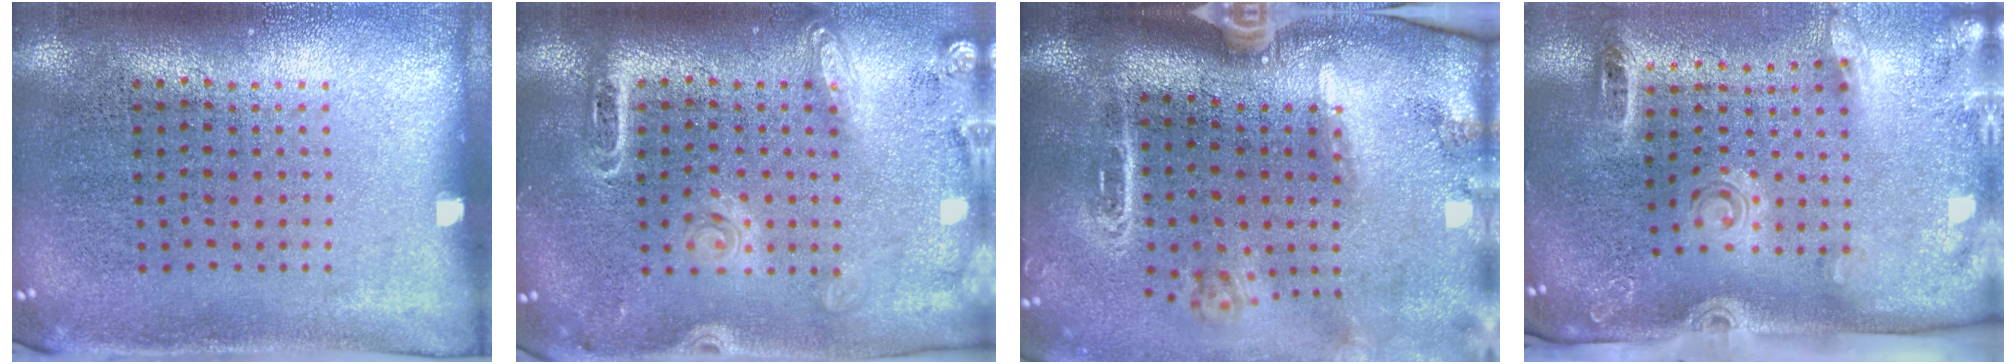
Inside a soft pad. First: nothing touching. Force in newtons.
{"total": 1.9, "press": 1.7, "slide": 0.9}
{"total": 3.0, "press": 2.1, "slide": 2.1}
{"total": 2.8, "press": 2.0, "slide": 2.0}